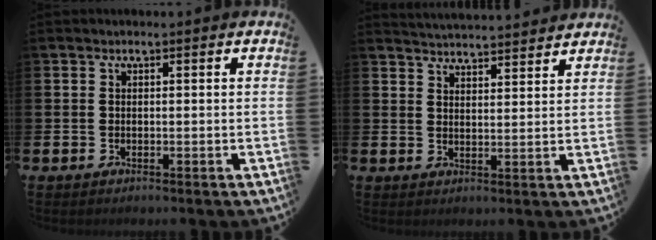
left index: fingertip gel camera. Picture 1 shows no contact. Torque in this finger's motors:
{"motor_torque": [0.90, -1.24, 0.21, 0.08]}